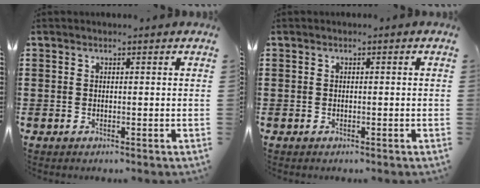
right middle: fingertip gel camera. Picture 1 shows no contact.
{"total": 0.0}